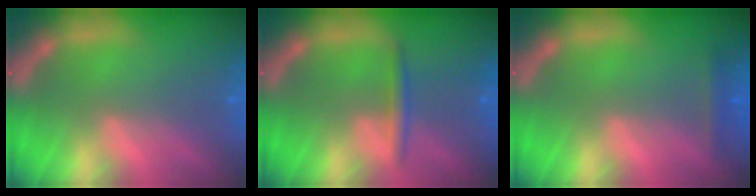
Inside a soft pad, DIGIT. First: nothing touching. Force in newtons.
{"total": 1.9}
{"total": 1.4}